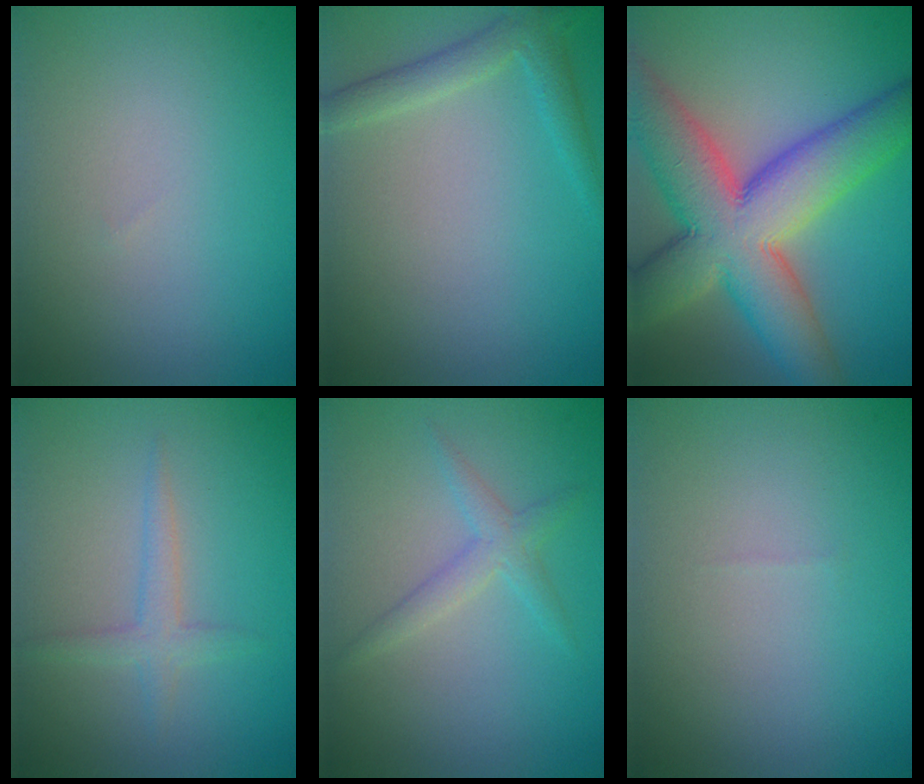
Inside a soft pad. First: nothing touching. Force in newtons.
{"total": 2.4, "press": 2.4, "slide": 0.2}
{"total": 12.4, "press": 12.3, "slide": 0.7}
{"total": 1.9, "press": 1.9, "slide": 0.1}
{"total": 1.4, "press": 1.4, "slide": 0.0}
{"total": 0.0}